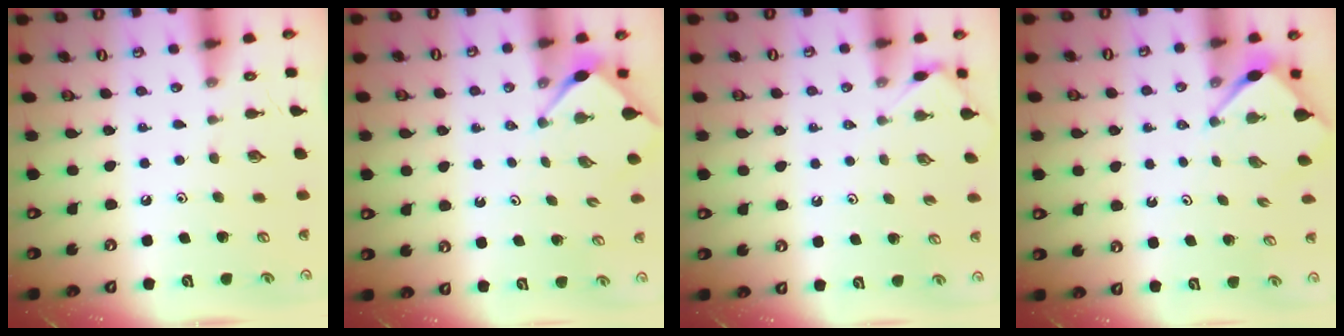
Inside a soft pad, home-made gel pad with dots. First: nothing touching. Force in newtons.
{"total": 2.8, "press": 2.8, "slide": 0.3}
{"total": 3.9, "press": 3.8, "slide": 0.5}
{"total": 3.5, "press": 3.5, "slide": 0.3}